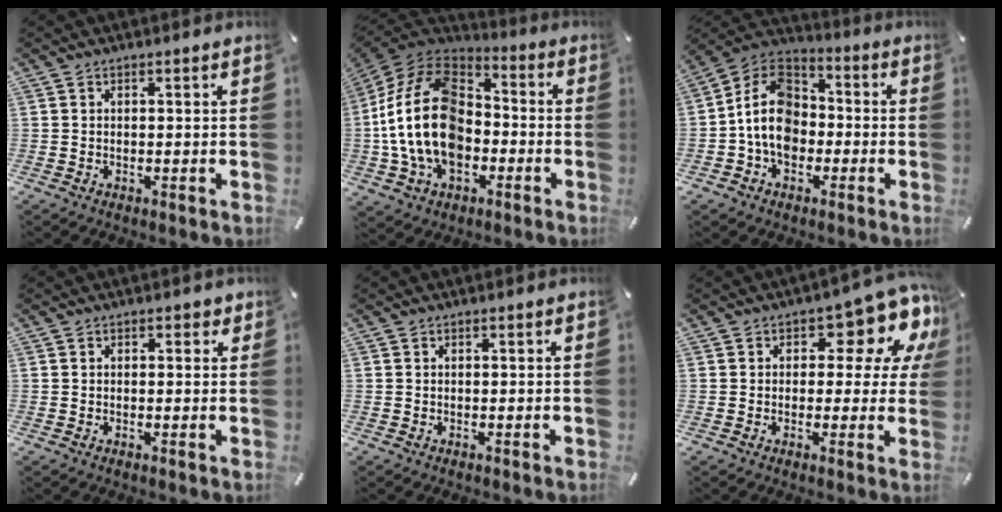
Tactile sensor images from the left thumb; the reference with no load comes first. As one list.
[{"total": 21.0, "force": [-3.9, 14.8, 14.3], "torque": [-0.312, 0.024, -0.071]}, {"total": 12.4, "force": [-3.2, 9.7, 7.0], "torque": [-0.162, 0.026, -0.062]}, {"total": 1.0, "force": [0.2, 0.8, 0.6], "torque": [-0.004, 0.003, 0.000]}, {"total": 0.0}, {"total": 12.3, "force": [5.8, 6.3, 8.8], "torque": [-0.098, -0.051, 0.094]}]